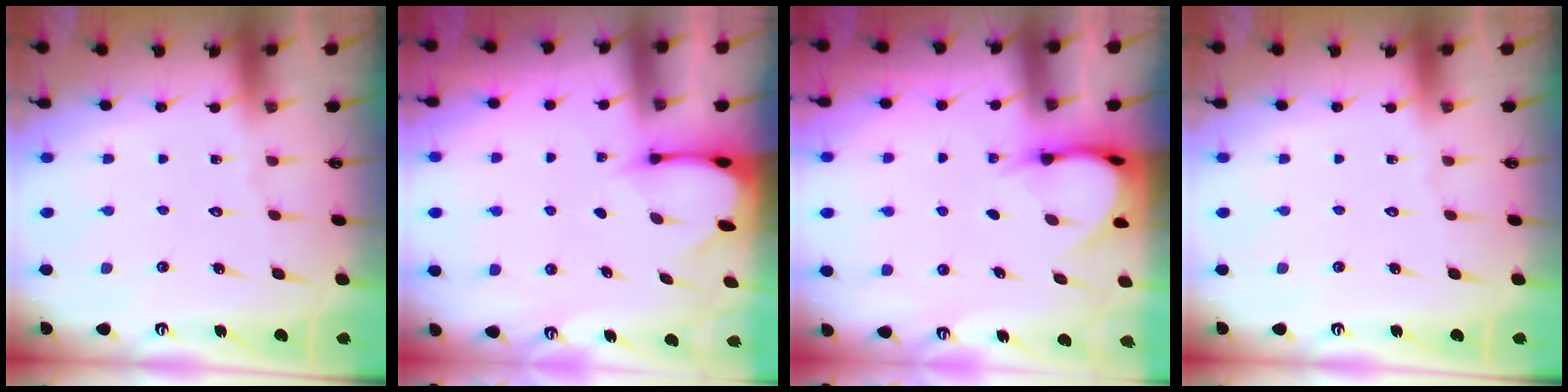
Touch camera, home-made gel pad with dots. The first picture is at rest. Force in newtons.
{"total": 2.4, "press": 2.3, "slide": 0.3}
{"total": 4.8, "press": 4.8, "slide": 0.6}
{"total": 0.0}